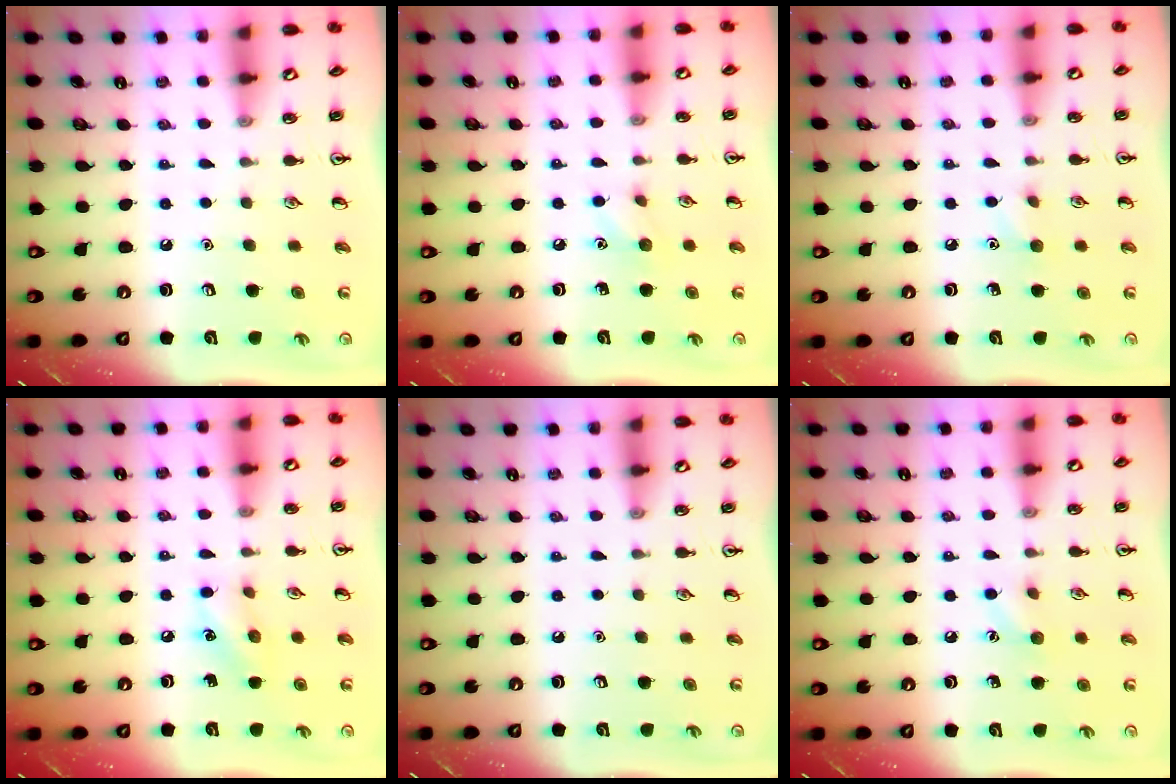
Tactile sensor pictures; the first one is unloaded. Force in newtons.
{"total": 5.1, "press": 4.8, "slide": 1.7}
{"total": 5.4, "press": 5.3, "slide": 1.1}
{"total": 7.6, "press": 7.5, "slide": 1.2}
{"total": 0.0}
{"total": 6.1, "press": 5.8, "slide": 1.8}